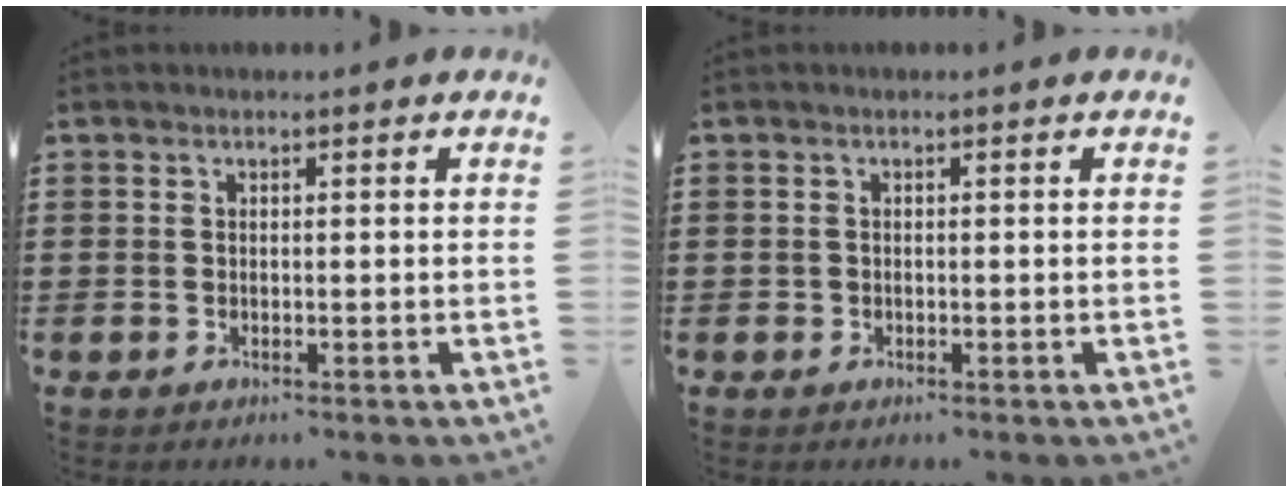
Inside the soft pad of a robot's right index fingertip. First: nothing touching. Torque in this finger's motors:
{"motor_torque": [1.15, 0.99, -0.01, 0.01]}